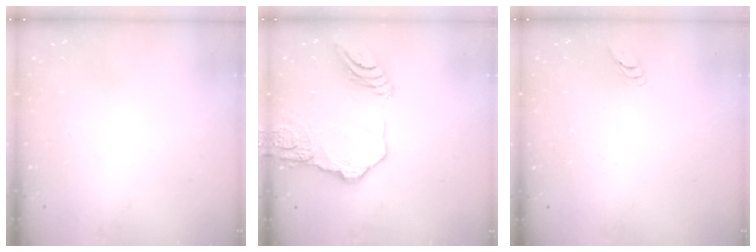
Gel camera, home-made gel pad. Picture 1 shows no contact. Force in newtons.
{"total": 16.4, "press": 16.3, "slide": 1.7}
{"total": 3.7, "press": 3.6, "slide": 0.3}